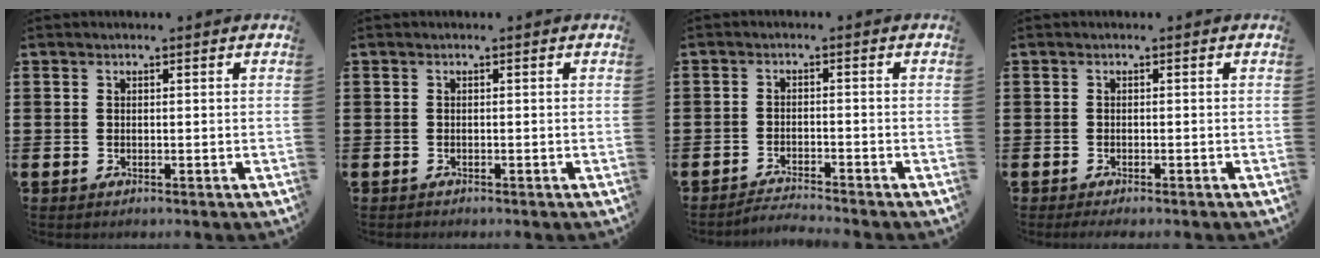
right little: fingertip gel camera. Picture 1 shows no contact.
{"total": 0.0}
{"total": 2.0, "force": [-1.9, -0.3, 0.0], "torque": [-0.002, 0.004, -0.041]}
{"total": 0.6, "force": [-0.5, 0.0, 0.4], "torque": [-0.007, -0.001, -0.010]}